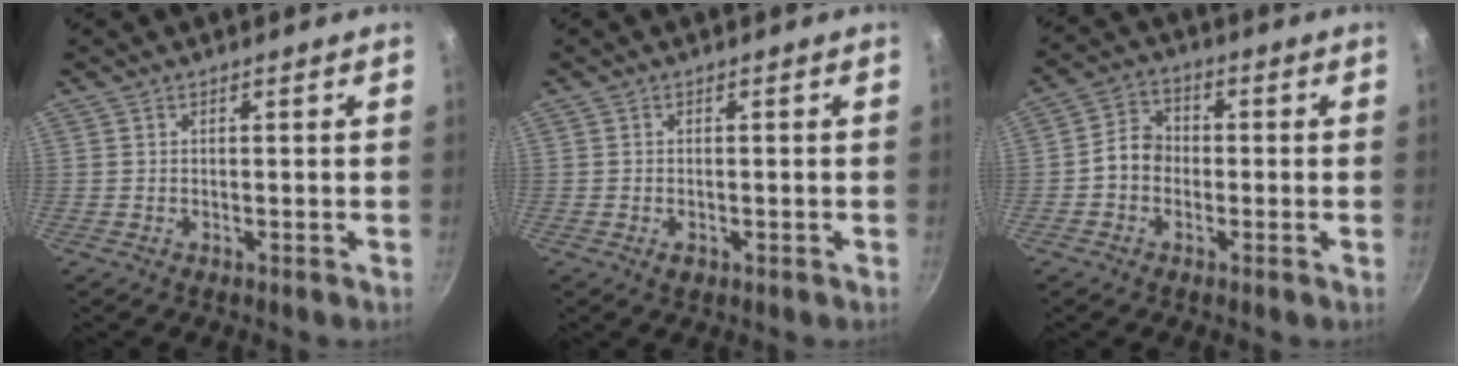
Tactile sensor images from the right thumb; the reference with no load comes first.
{"total": 1.5, "force": [-0.6, 1.1, 0.9], "torque": [-0.013, 0.000, -0.009]}
{"total": 5.6, "force": [-1.0, 4.6, 2.9], "torque": [-0.023, 0.022, -0.031]}